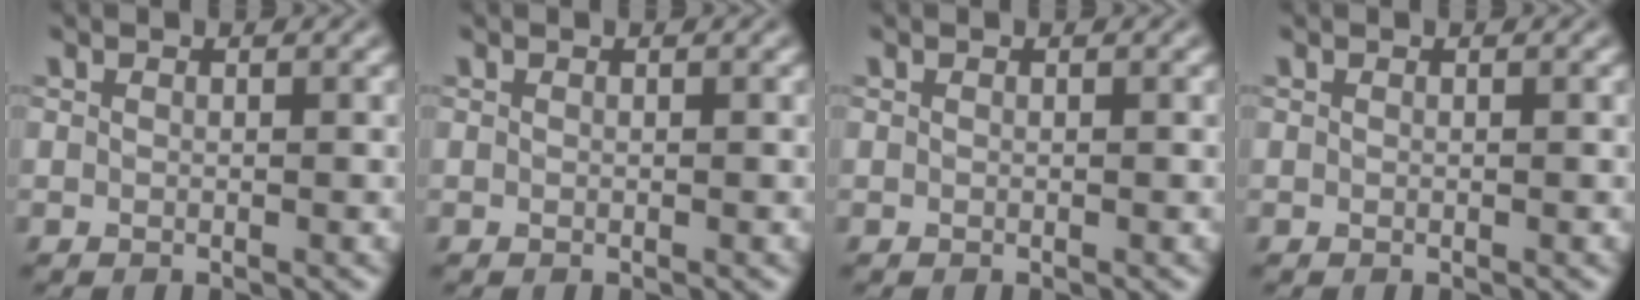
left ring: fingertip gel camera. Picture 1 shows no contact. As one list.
[{"total": 0.0}, {"total": 0.0}, {"total": 0.0}]